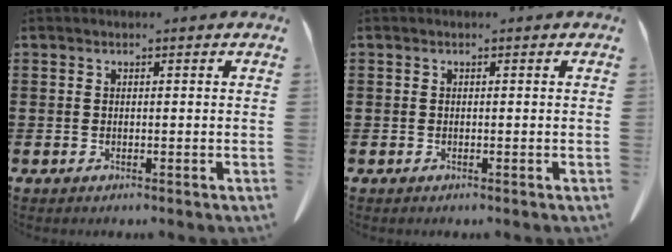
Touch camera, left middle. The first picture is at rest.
{"total": 0.0}